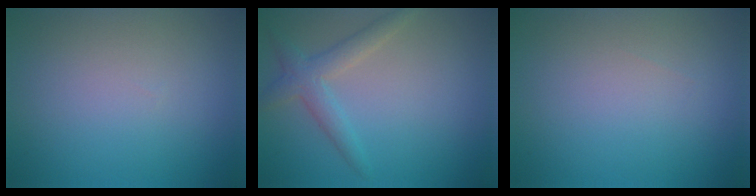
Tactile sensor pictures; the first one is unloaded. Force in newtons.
{"total": 2.8, "press": 2.7, "slide": 0.2}
{"total": 0.0}